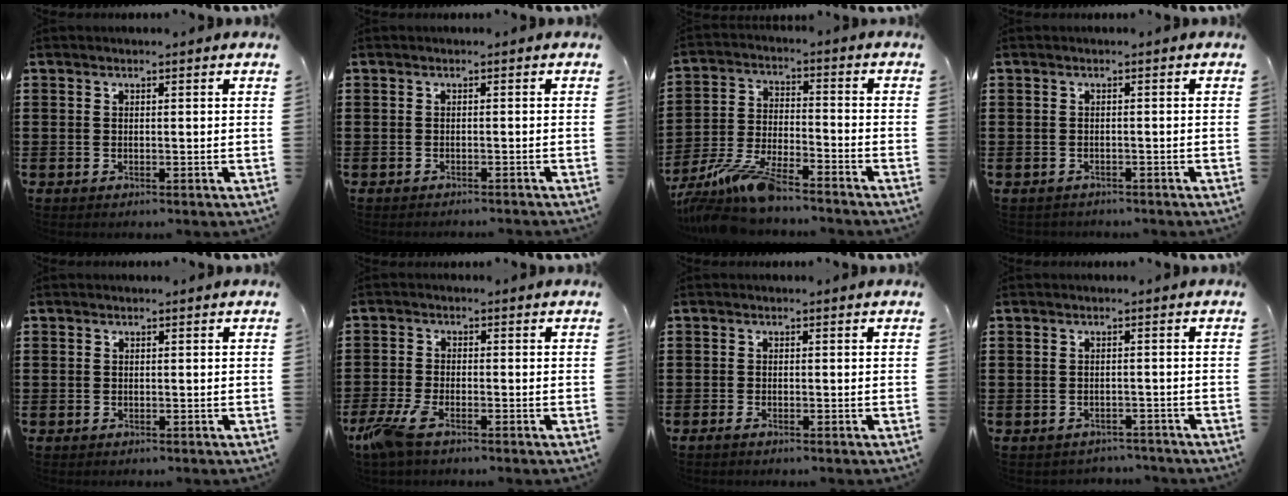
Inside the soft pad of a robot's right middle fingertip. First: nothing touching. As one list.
[{"total": 0.7, "force": [-0.7, 0.0, 0.0], "torque": [-0.002, -0.002, -0.014]}, {"total": 9.3, "force": [-8.2, 1.1, 4.2], "torque": [-0.096, 0.002, -0.163]}, {"total": 0.9, "force": [-0.8, 0.2, -0.2], "torque": [0.002, 0.000, -0.019]}, {"total": 0.5, "force": [-0.2, 0.5, 0.0], "torque": [0.000, 0.003, -0.006]}, {"total": 5.3, "force": [-3.2, 1.5, 4.0], "torque": [-0.112, -0.016, -0.068]}, {"total": 0.7, "force": [-0.5, 0.1, 0.4], "torque": [-0.009, -0.005, -0.010]}, {"total": 1.6, "force": [-1.5, 0.4, -0.2], "torque": [-0.004, 0.001, -0.035]}]